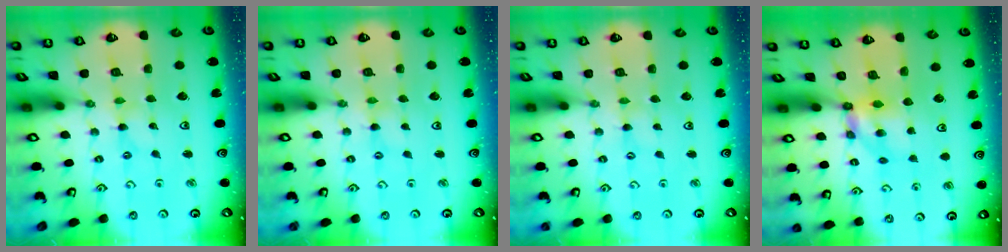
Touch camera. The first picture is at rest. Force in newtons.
{"total": 0.0}
{"total": 0.6, "press": 0.5, "slide": 0.2}
{"total": 6.2, "press": 6.2, "slide": 0.6}